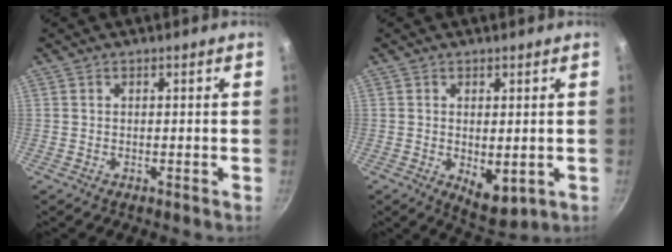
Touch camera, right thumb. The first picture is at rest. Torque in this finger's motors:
{"motor_torque": [-0.32, 0.49, -0.10, -0.04, 0.09]}